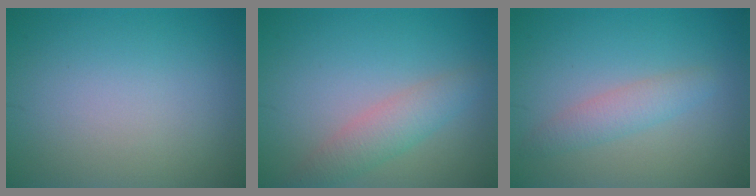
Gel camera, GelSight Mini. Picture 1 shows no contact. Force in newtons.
{"total": 2.9, "press": 2.9, "slide": 0.1}
{"total": 2.2, "press": 2.2, "slide": 0.1}